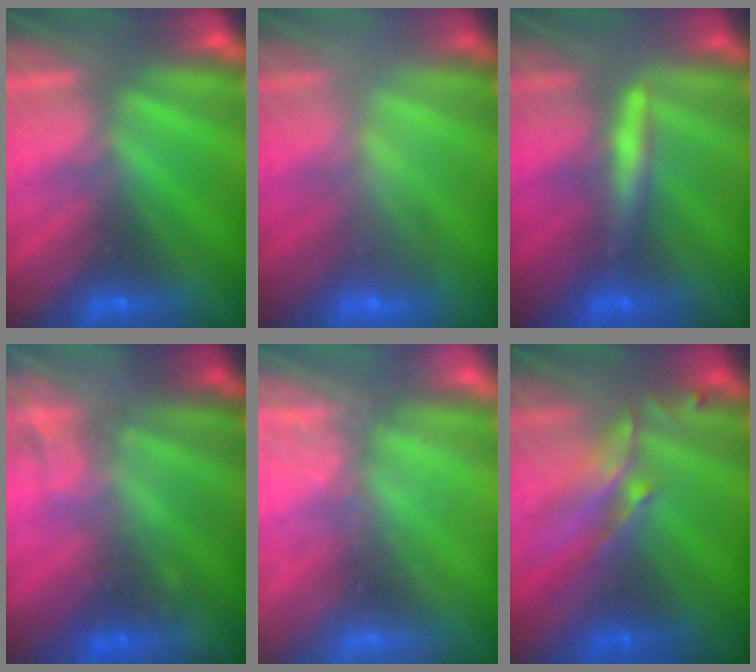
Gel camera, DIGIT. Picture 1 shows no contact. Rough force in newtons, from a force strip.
{"total": 2.3}
{"total": 2.4}
{"total": 2.1}
{"total": 2.6}
{"total": 2.8}